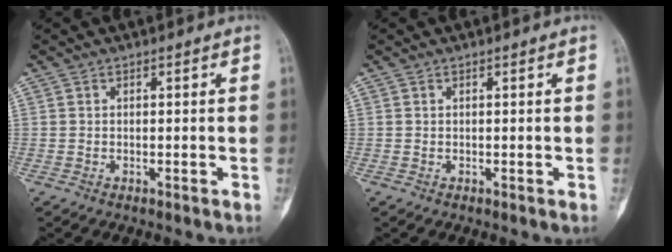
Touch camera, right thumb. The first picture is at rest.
{"total": 0.0}